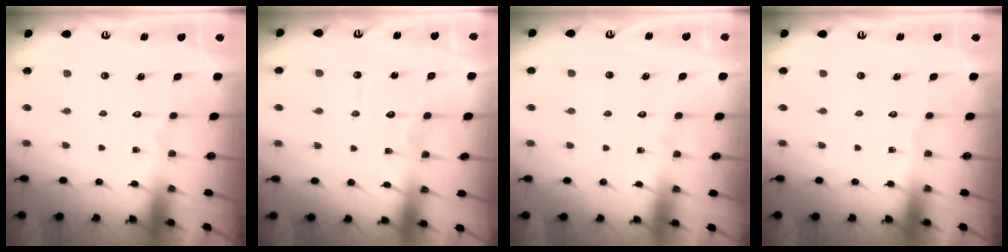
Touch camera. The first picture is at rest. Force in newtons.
{"total": 8.8, "press": 8.8, "slide": 0.7}
{"total": 2.3, "press": 2.3, "slide": 0.3}
{"total": 0.0}